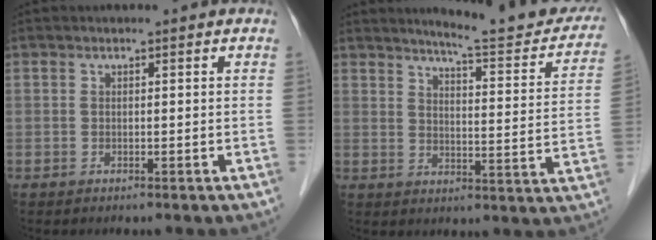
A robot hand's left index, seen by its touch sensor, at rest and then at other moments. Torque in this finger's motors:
{"motor_torque": [0.25, -0.52, 0.25, 0.06]}